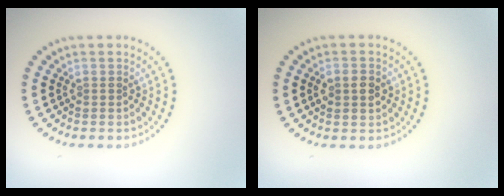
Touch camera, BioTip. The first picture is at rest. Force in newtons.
{"total": 2.9, "press": 2.9, "slide": 0.2}